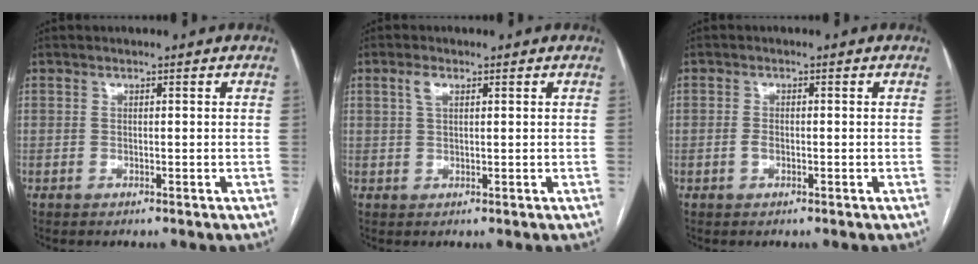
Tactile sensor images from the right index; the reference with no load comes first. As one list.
[{"total": 2.0, "force": [1.0, 0.9, 1.6], "torque": [-0.034, 0.008, 0.021]}, {"total": 1.4, "force": [-0.5, 0.7, 1.1], "torque": [-0.023, 0.001, -0.008]}]